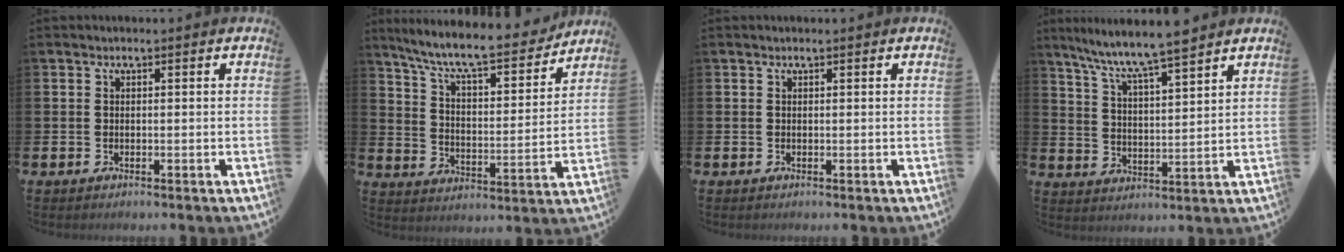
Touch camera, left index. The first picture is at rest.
{"total": 9.5, "force": [8.6, 1.4, 3.7], "torque": [-0.100, -0.062, 0.144]}
{"total": 0.0}
{"total": 7.9, "force": [7.3, 0.0, 2.8], "torque": [-0.082, -0.043, 0.128]}